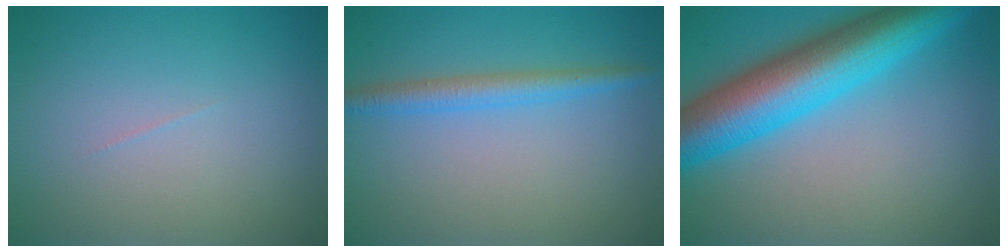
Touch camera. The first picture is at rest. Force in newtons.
{"total": 2.6, "press": 2.6, "slide": 0.1}
{"total": 11.1, "press": 11.1, "slide": 0.3}